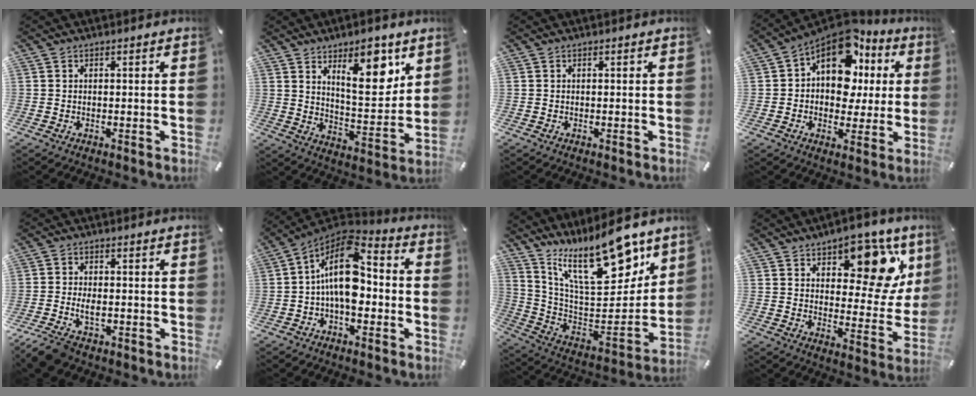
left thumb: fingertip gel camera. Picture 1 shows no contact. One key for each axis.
{"total": 13.0, "fx": 8.1, "fy": 5.4, "fz": 8.6, "tx": -0.104, "ty": -0.055, "tz": 0.135}
{"total": 0.0}
{"total": 15.0, "fx": 6.3, "fy": 10.3, "fz": 8.9, "tx": -0.133, "ty": -0.044, "tz": 0.115}
{"total": 5.9, "fx": -2.7, "fy": 3.4, "fz": 4.0, "tx": -0.082, "ty": 0.009, "tz": -0.049}
{"total": 15.4, "fx": -1.0, "fy": 8.6, "fz": 12.7, "tx": -0.238, "ty": -0.003, "tz": -0.020}
{"total": 22.9, "fx": 16.1, "fy": 9.1, "fz": 13.5, "tx": -0.226, "ty": -0.122, "tz": 0.278}
{"total": 15.3, "fx": 9.2, "fy": 8.4, "fz": 8.9, "tx": -0.100, "ty": -0.070, "tz": 0.155}